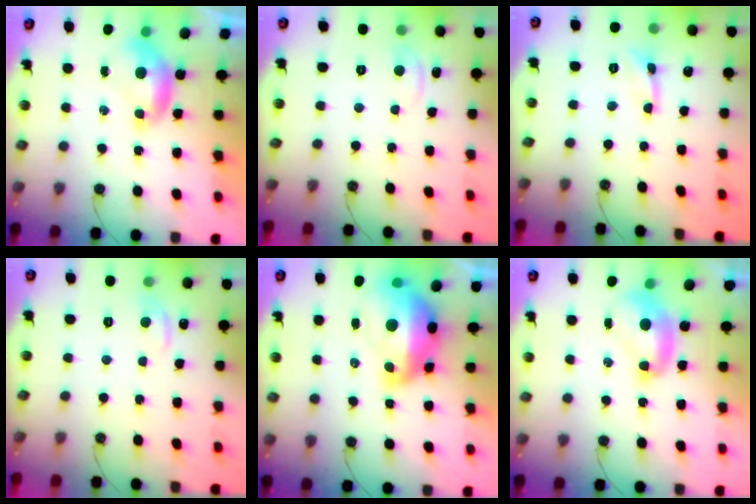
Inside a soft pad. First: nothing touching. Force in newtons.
{"total": 1.5, "press": 1.4, "slide": 0.5}
{"total": 0.0}
{"total": 2.1, "press": 2.0, "slide": 0.8}
{"total": 11.6, "press": 11.5, "slide": 1.3}
{"total": 2.4, "press": 2.4, "slide": 0.3}